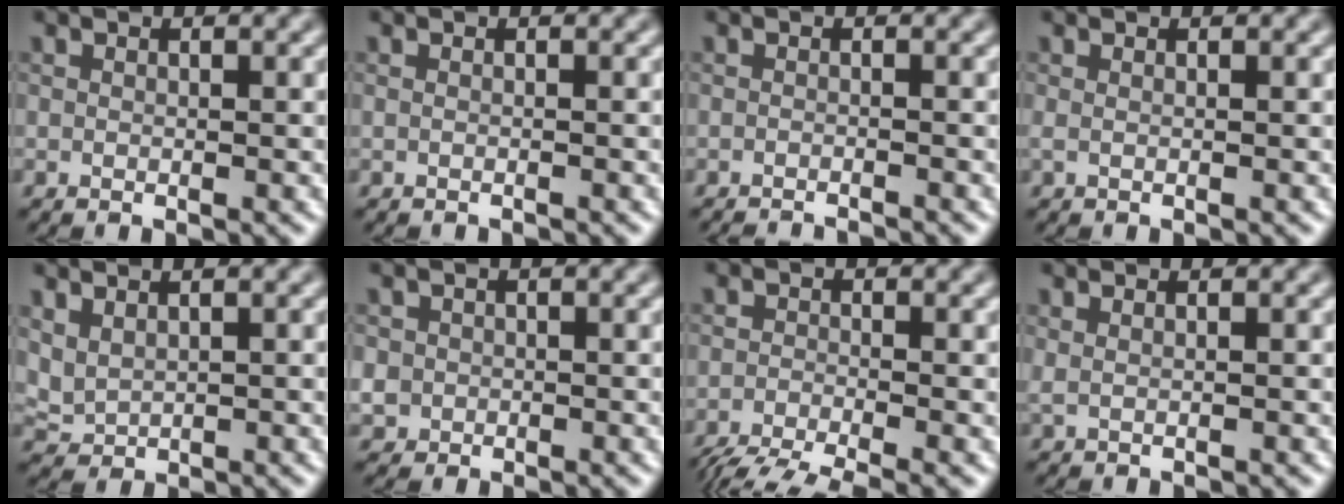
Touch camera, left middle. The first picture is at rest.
{"total": 0.7, "force": [-0.7, 0.0, 0.1], "torque": [0.001, -0.002, -0.014]}
{"total": 2.8, "force": [-2.7, 0.4, 0.8], "torque": [-0.005, 0.000, -0.038]}
{"total": 0.8, "force": [0.2, 0.3, 0.7], "torque": [-0.009, 0.004, 0.000]}
{"total": 1.8, "force": [1.3, 1.0, 0.8], "torque": [-0.022, 0.000, 0.034]}
{"total": 1.6, "force": [-0.1, 1.6, 0.2], "torque": [0.004, -0.003, 0.000]}
{"total": 5.6, "force": [-4.5, 1.2, 3.1], "torque": [-0.056, -0.024, -0.081]}
{"total": 1.1, "force": [0.7, 0.5, 0.7], "torque": [-0.010, -0.003, 0.004]}